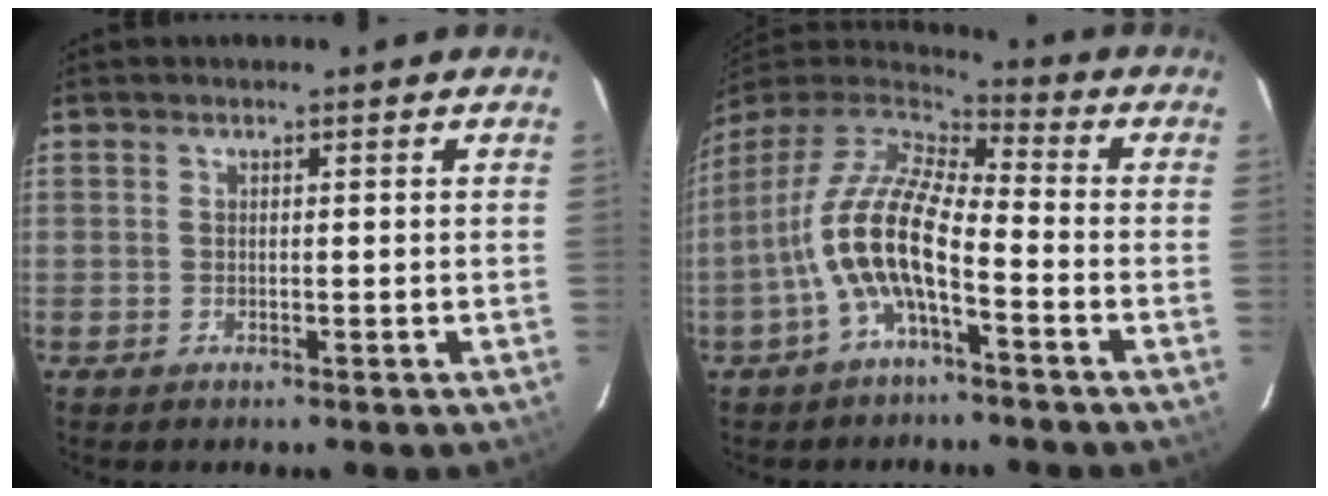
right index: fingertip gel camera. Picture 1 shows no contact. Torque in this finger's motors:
{"motor_torque": [1.31, -0.83, 1.05, 0.21]}